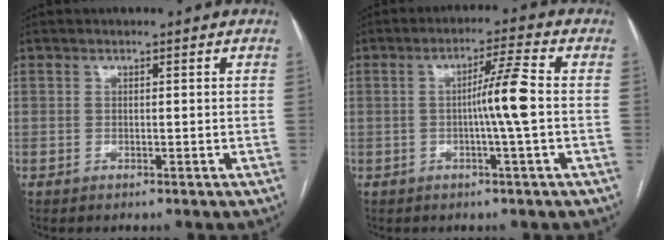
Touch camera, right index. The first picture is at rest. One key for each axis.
{"total": 6.4, "fx": -0.6, "fy": -1.0, "fz": 6.3, "tx": -0.107, "ty": 0.008, "tz": -0.010}